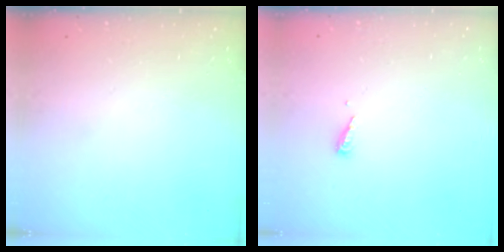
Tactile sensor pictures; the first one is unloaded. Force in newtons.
{"total": 4.7, "press": 4.6, "slide": 0.4}